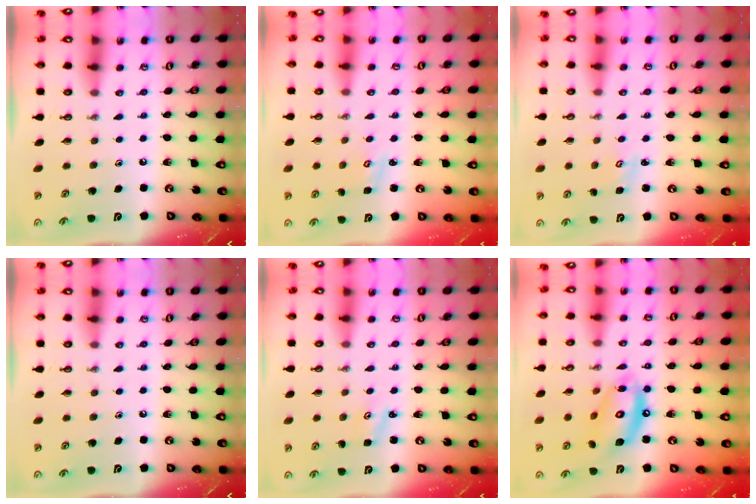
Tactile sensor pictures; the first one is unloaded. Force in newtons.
{"total": 3.0, "press": 3.0, "slide": 0.3}
{"total": 2.1, "press": 2.1, "slide": 0.2}
{"total": 0.0}
{"total": 2.1, "press": 2.1, "slide": 0.3}
{"total": 14.5, "press": 14.4, "slide": 1.3}